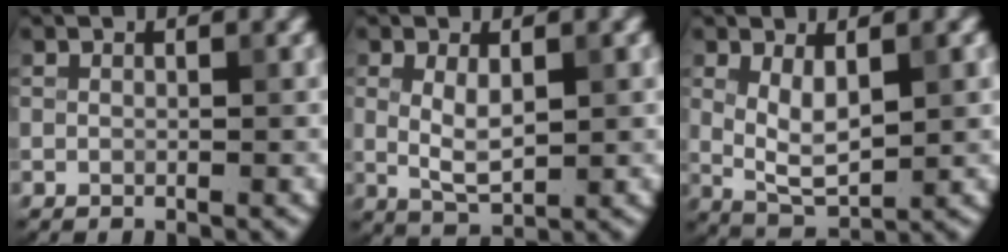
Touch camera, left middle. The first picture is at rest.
{"total": 3.0, "force": [0.5, 1.3, 2.7], "torque": [-0.054, -0.004, 0.014]}
{"total": 3.9, "force": [0.9, 1.6, 3.5], "torque": [-0.071, -0.007, 0.021]}